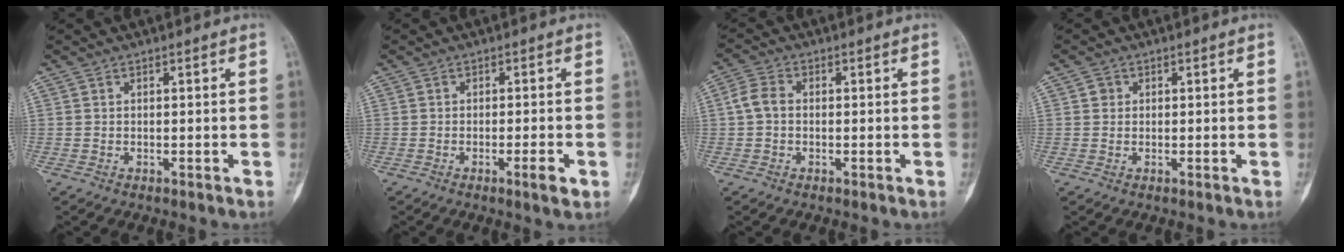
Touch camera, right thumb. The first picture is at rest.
{"total": 3.1, "force": [-1.3, 0.4, 2.8], "torque": [-0.043, 0.000, -0.022]}
{"total": 3.8, "force": [-0.1, 2.7, 2.7], "torque": [-0.056, 0.011, -0.010]}
{"total": 1.2, "force": [0.3, 1.1, 0.2], "torque": [0.007, 0.004, 0.003]}